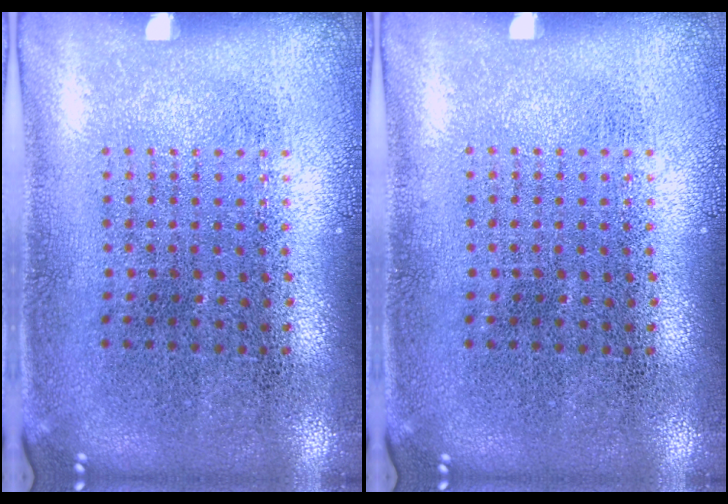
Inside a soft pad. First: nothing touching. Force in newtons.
{"total": 0.0}